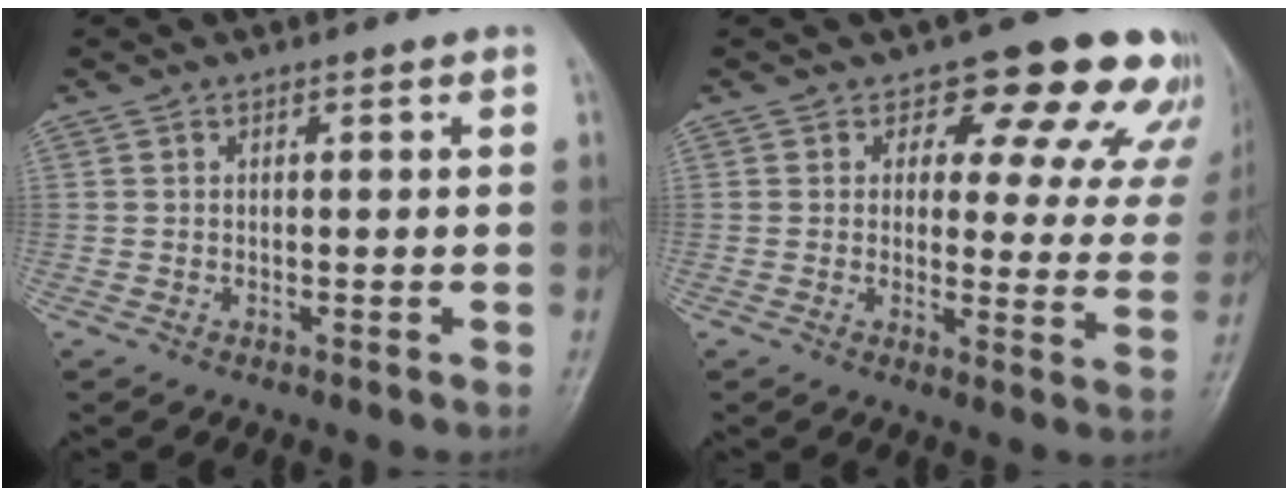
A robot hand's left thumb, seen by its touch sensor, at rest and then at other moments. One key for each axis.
{"total": 15.2, "fx": 11.5, "fy": 7.4, "fz": 6.5, "tx": -0.011, "ty": -0.062, "tz": 0.109}